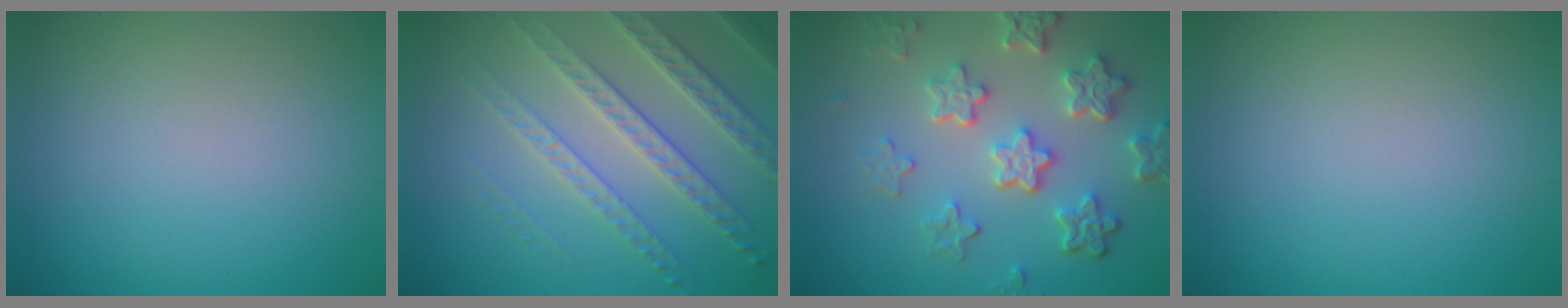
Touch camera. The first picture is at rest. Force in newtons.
{"total": 4.7, "press": 4.0, "slide": 2.4}
{"total": 5.9, "press": 4.4, "slide": 4.0}
{"total": 0.0}